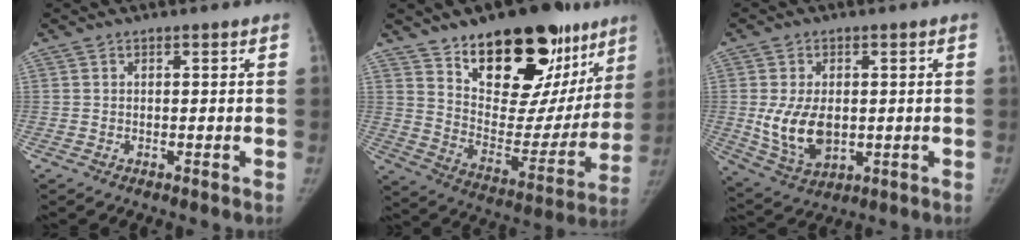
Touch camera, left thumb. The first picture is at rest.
{"total": 29.5, "force": [18.0, 14.6, 18.3], "torque": [-0.224, -0.063, 0.279]}
{"total": 11.7, "force": [-0.3, 7.6, 8.9], "torque": [-0.152, -0.008, 0.013]}